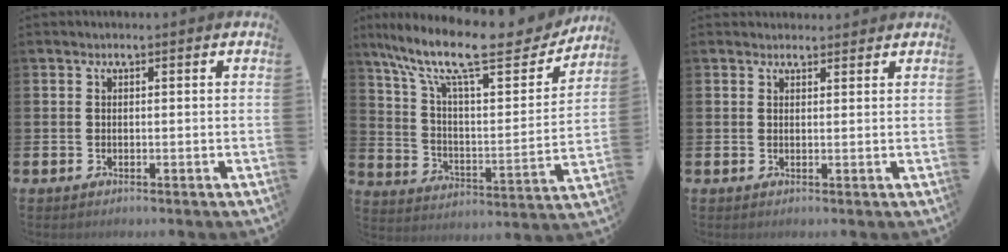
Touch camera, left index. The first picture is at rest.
{"total": 14.9, "force": [11.8, 4.0, 8.1], "torque": [-0.168, -0.078, 0.194]}
{"total": 1.6, "force": [1.5, 0.5, 0.0], "torque": [0.014, -0.005, 0.025]}